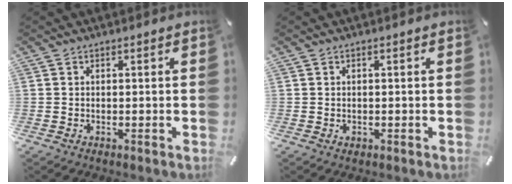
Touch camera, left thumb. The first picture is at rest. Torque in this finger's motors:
{"motor_torque": [-0.06, 0.30, 0.01, -0.10, 0.00]}